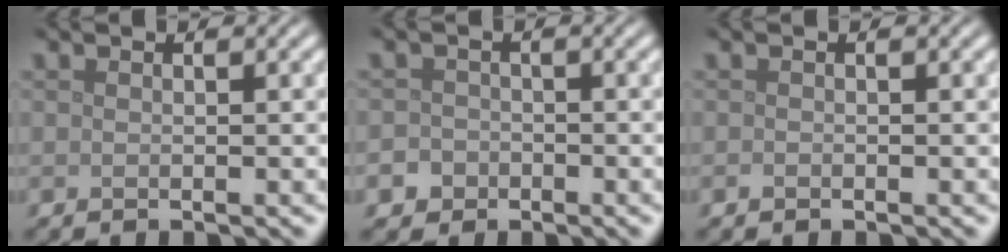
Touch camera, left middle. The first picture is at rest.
{"total": 2.5, "force": [-1.4, 2.0, 0.3], "torque": [0.014, 0.002, -0.029]}
{"total": 0.0}